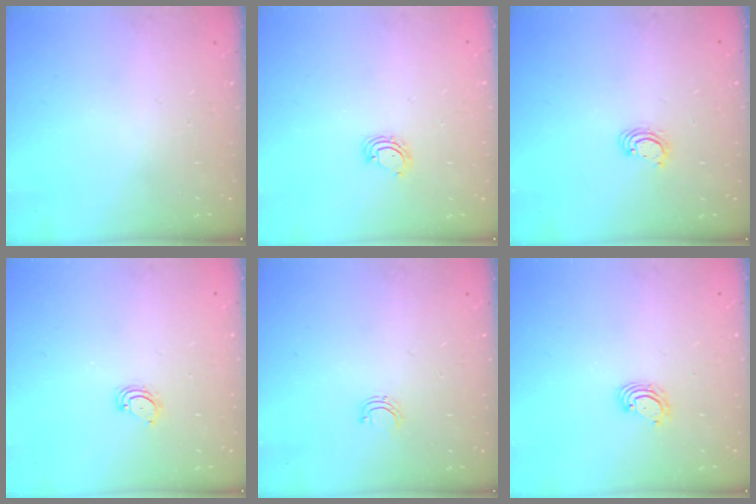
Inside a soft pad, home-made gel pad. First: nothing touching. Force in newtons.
{"total": 5.0, "press": 5.0, "slide": 0.4}
{"total": 3.1, "press": 3.1, "slide": 0.1}
{"total": 2.3, "press": 2.3, "slide": 0.2}
{"total": 4.3, "press": 4.3, "slide": 0.3}
{"total": 3.2, "press": 3.2, "slide": 0.1}